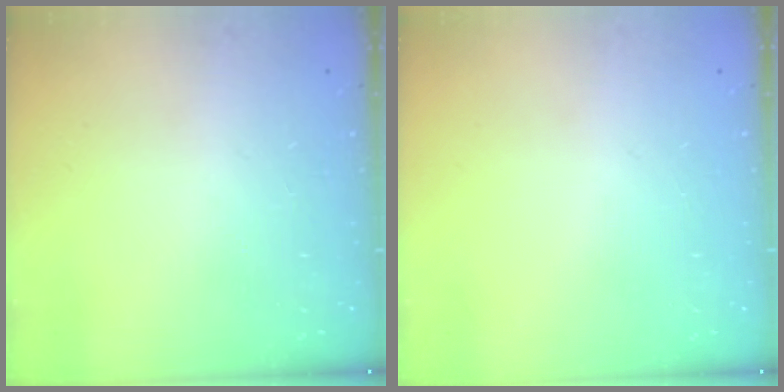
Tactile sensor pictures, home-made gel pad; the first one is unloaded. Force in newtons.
{"total": 0.0}